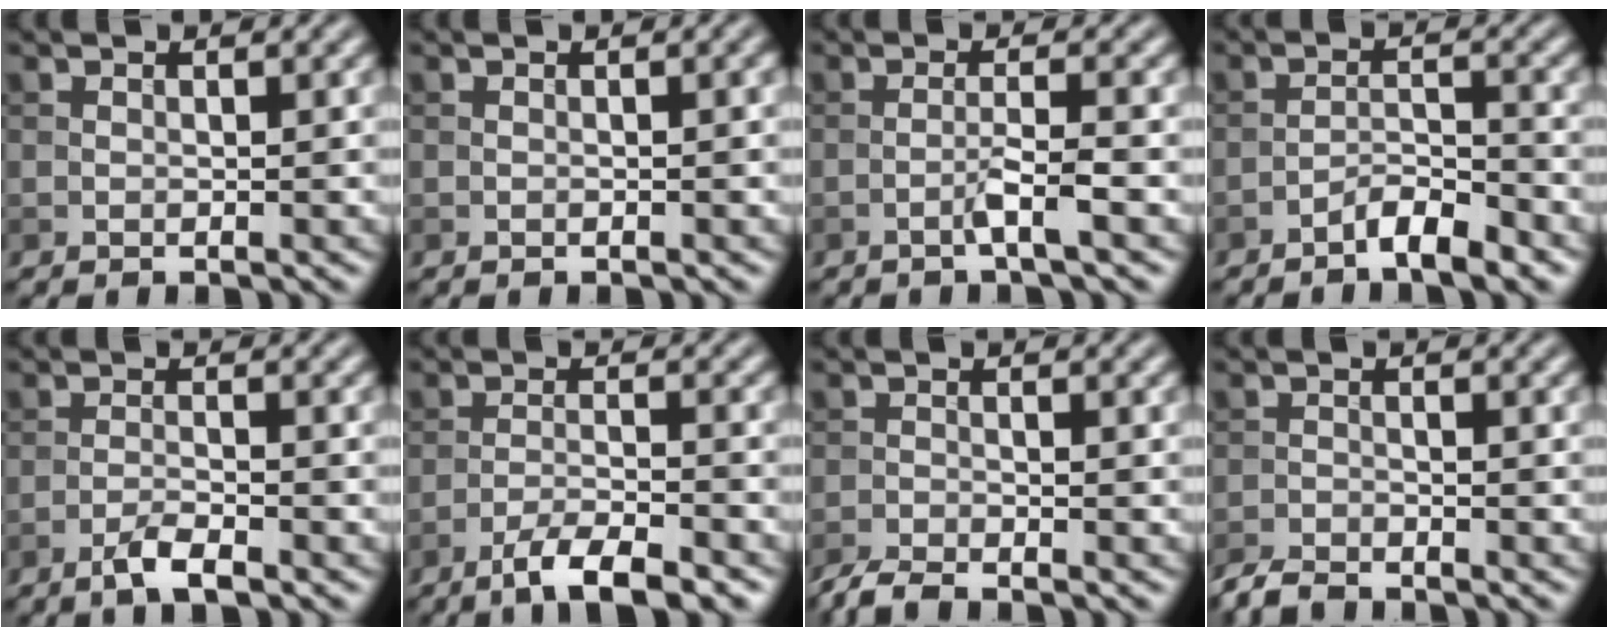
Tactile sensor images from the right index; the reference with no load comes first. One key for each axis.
{"total": 0.8, "fx": -0.1, "fy": 0.1, "fz": 0.8, "tx": -0.010, "ty": 0.000, "tz": -0.001}
{"total": 2.2, "fx": -1.1, "fy": -0.1, "fz": 1.9, "tx": -0.037, "ty": 0.009, "tz": -0.027}
{"total": 3.2, "fx": -2.4, "fy": 0.6, "fz": 1.9, "tx": -0.033, "ty": 0.010, "tz": -0.047}
{"total": 2.5, "fx": -1.7, "fy": 0.5, "fz": 1.8, "tx": -0.035, "ty": 0.002, "tz": -0.036}
{"total": 4.8, "fx": -3.5, "fy": 0.8, "fz": 3.1, "tx": -0.056, "ty": 0.002, "tz": -0.065}
{"total": 2.5, "fx": -2.3, "fy": 0.3, "fz": 1.0, "tx": -0.023, "ty": -0.008, "tz": -0.052}
{"total": 2.4, "fx": -2.2, "fy": 0.4, "fz": 0.6, "tx": -0.013, "ty": -0.005, "tz": -0.051}